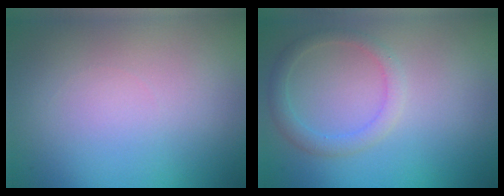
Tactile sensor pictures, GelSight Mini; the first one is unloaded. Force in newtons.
{"total": 2.1, "press": 2.1, "slide": 0.1}